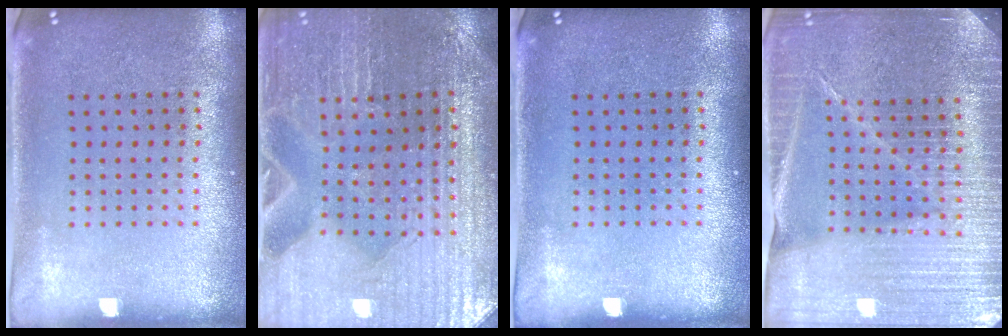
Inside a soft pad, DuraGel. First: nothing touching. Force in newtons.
{"total": 2.5, "press": 2.4, "slide": 0.4}
{"total": 0.0}
{"total": 4.5, "press": 4.2, "slide": 1.6}